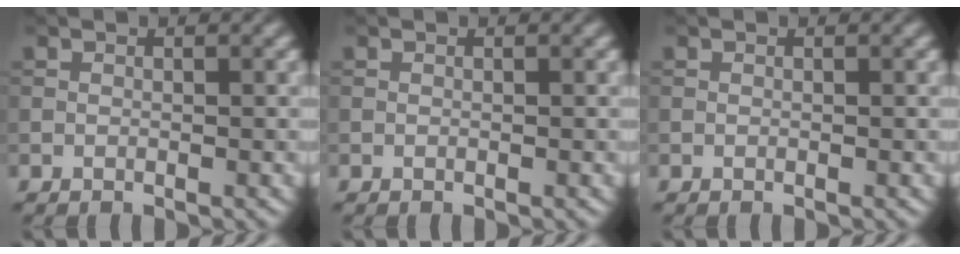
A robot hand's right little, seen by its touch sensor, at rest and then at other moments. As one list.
[{"total": 0.0}, {"total": 0.0}]